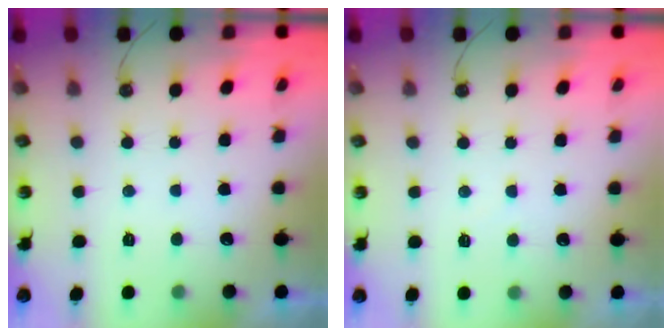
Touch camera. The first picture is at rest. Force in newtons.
{"total": 3.5, "press": 3.5, "slide": 0.5}